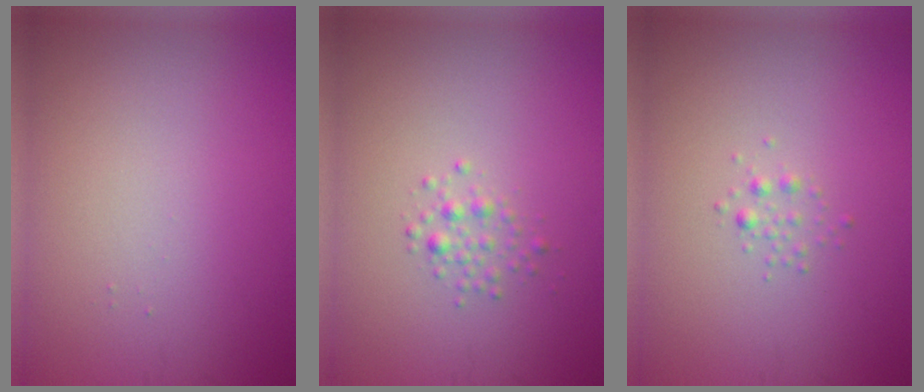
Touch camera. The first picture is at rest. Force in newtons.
{"total": 1.3, "press": 1.3, "slide": 0.0}
{"total": 0.8, "press": 0.8, "slide": 0.0}